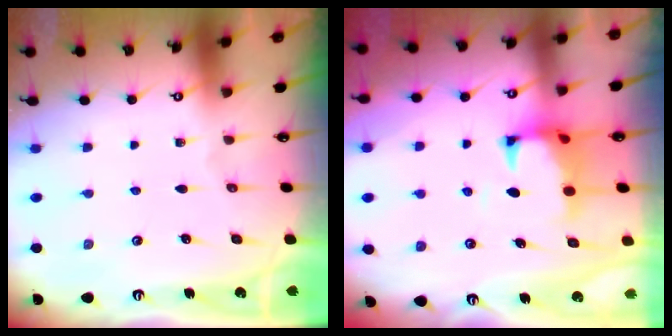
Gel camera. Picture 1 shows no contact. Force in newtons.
{"total": 1.6, "press": 1.1, "slide": 1.1}